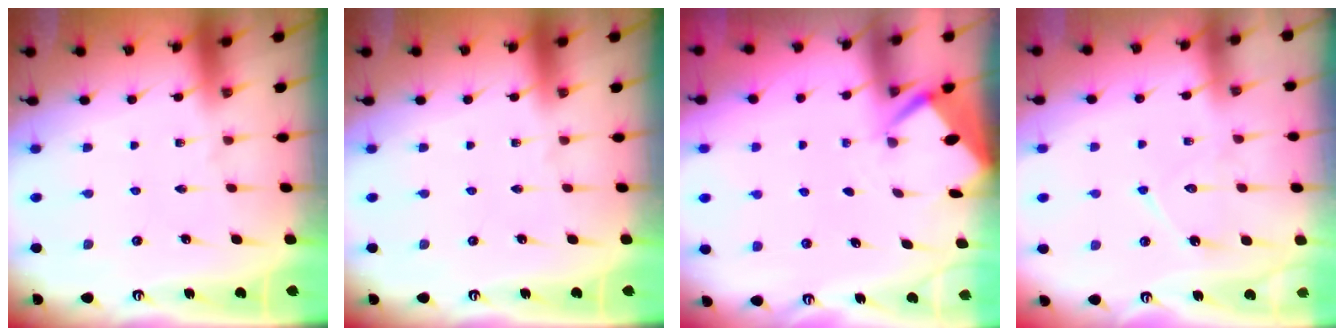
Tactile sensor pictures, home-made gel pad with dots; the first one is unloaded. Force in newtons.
{"total": 0.0}
{"total": 2.4, "press": 2.4, "slide": 0.1}
{"total": 8.9, "press": 8.9, "slide": 0.8}